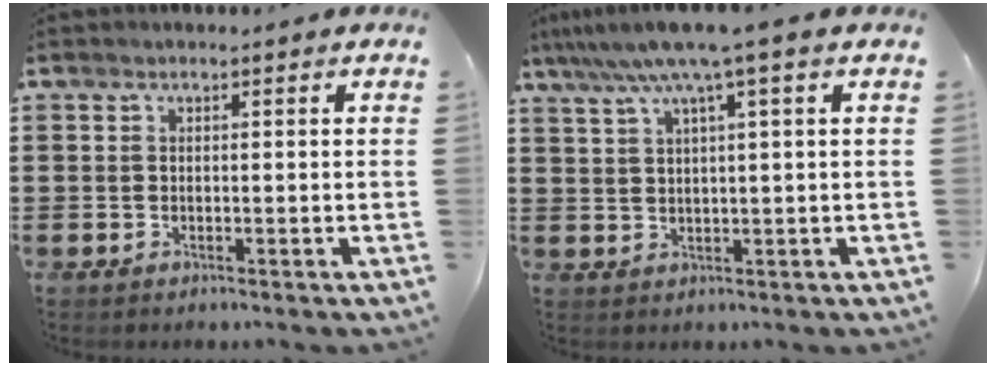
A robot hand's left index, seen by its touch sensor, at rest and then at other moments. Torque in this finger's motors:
{"motor_torque": [0.68, -0.80, 0.98, 0.21]}